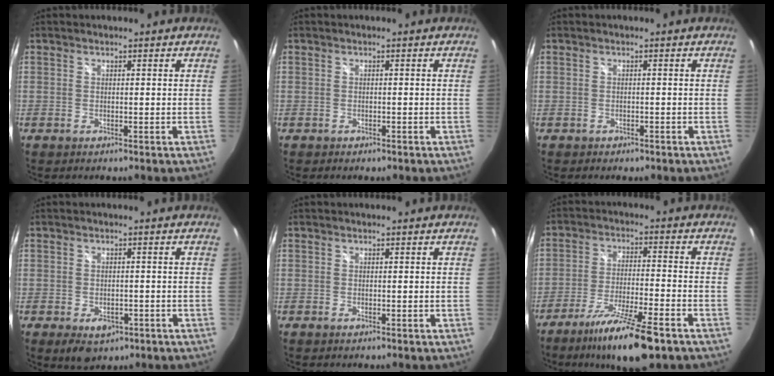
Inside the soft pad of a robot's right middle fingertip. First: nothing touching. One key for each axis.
{"total": 0.9, "fx": -0.6, "fy": 0.6, "fz": 0.2, "tx": -0.007, "ty": -0.001, "tz": -0.009}
{"total": 1.4, "fx": -1.0, "fy": 0.9, "fz": 0.5, "tx": -0.012, "ty": -0.003, "tz": -0.013}
{"total": 4.7, "fx": -2.3, "fy": 3.0, "fz": 2.8, "tx": -0.049, "ty": -0.010, "tz": -0.026}
{"total": 0.0}
{"total": 13.0, "fx": -9.3, "fy": 1.4, "fz": 9.0, "tx": -0.180, "ty": -0.027, "tz": -0.159}